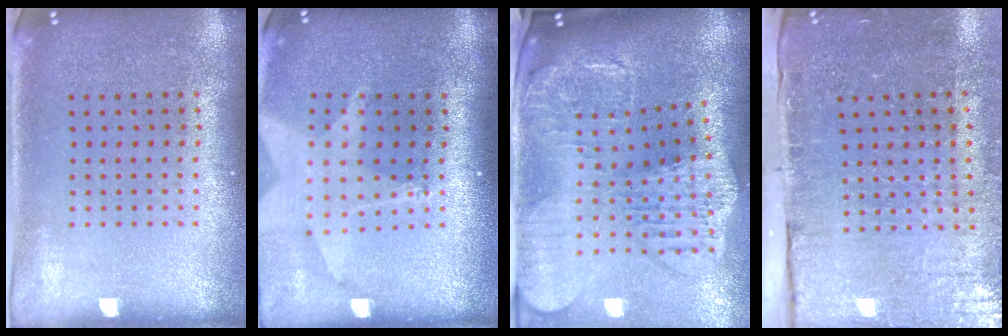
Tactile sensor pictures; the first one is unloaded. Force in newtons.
{"total": 1.9, "press": 1.5, "slide": 1.2}
{"total": 3.4, "press": 2.7, "slide": 2.0}
{"total": 4.4, "press": 3.8, "slide": 2.2}